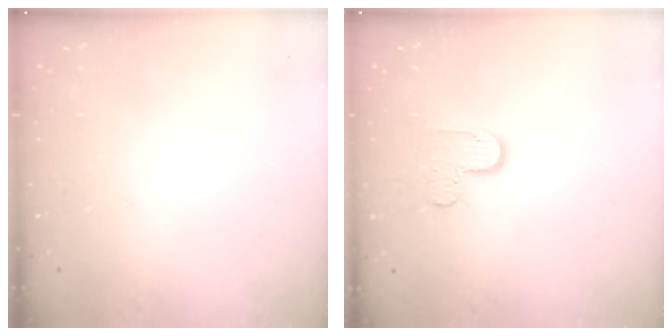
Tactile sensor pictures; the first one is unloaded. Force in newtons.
{"total": 5.5, "press": 5.5, "slide": 0.5}